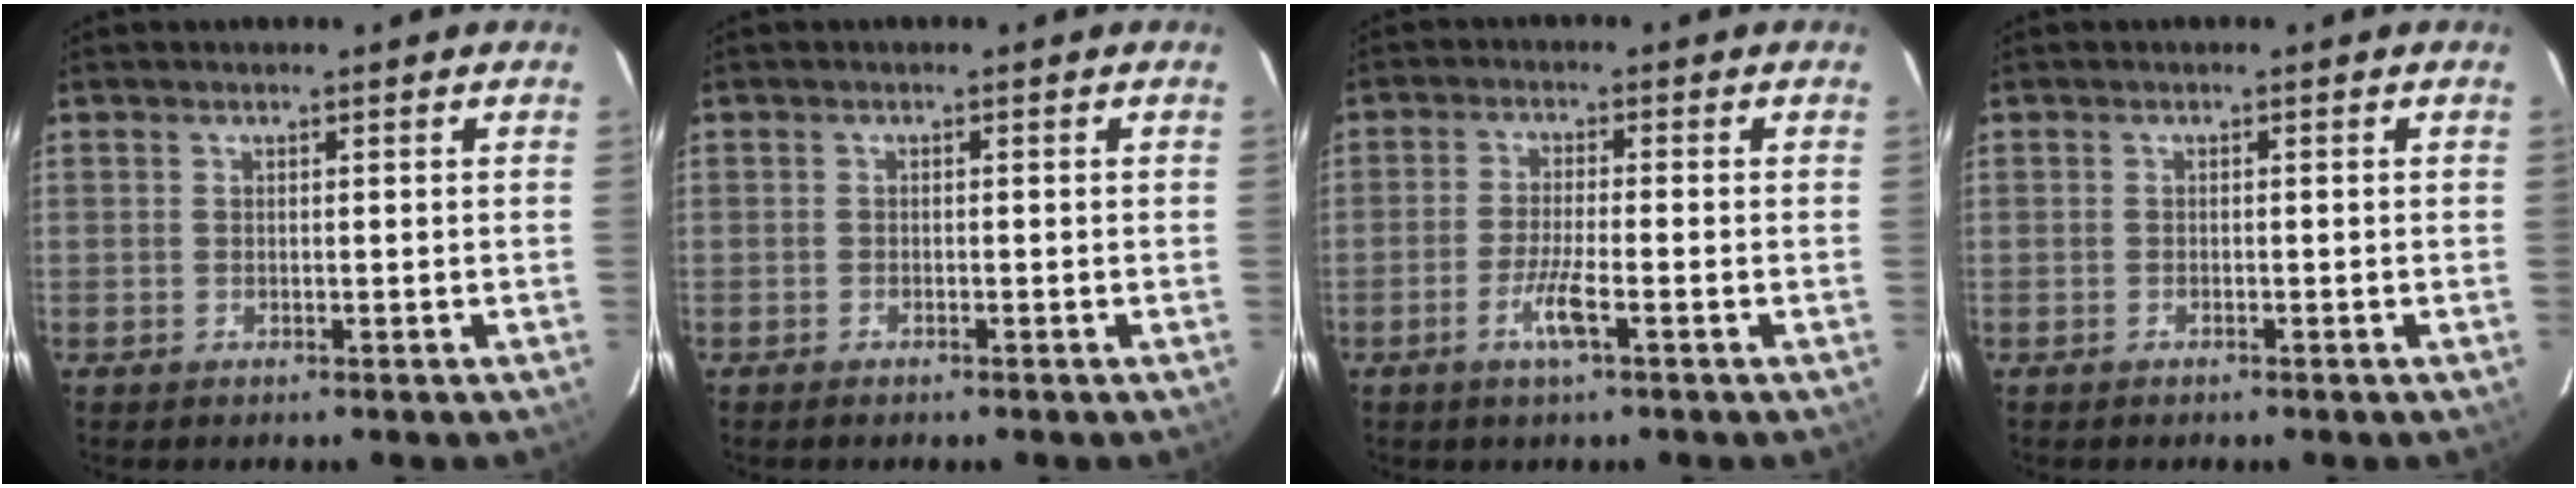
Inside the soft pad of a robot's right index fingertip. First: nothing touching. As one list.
[{"total": 1.2, "force": [-0.8, 0.4, 0.8], "torque": [-0.022, -0.002, -0.010]}, {"total": 4.9, "force": [-2.3, 0.4, 4.3], "torque": [-0.086, -0.005, -0.045]}, {"total": 0.8, "force": [-0.5, 0.3, 0.5], "torque": [-0.015, -0.001, -0.007]}]